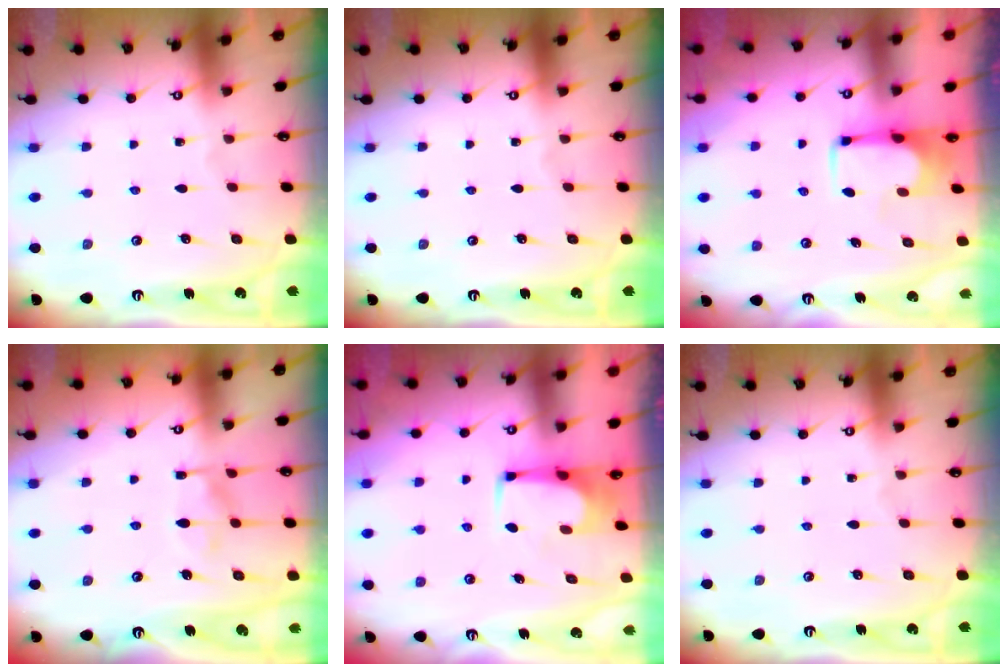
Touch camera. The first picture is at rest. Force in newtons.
{"total": 0.0}
{"total": 3.5, "press": 3.5, "slide": 0.2}
{"total": 8.3, "press": 8.3, "slide": 0.8}
{"total": 1.6, "press": 1.5, "slide": 0.3}
{"total": 0.0}